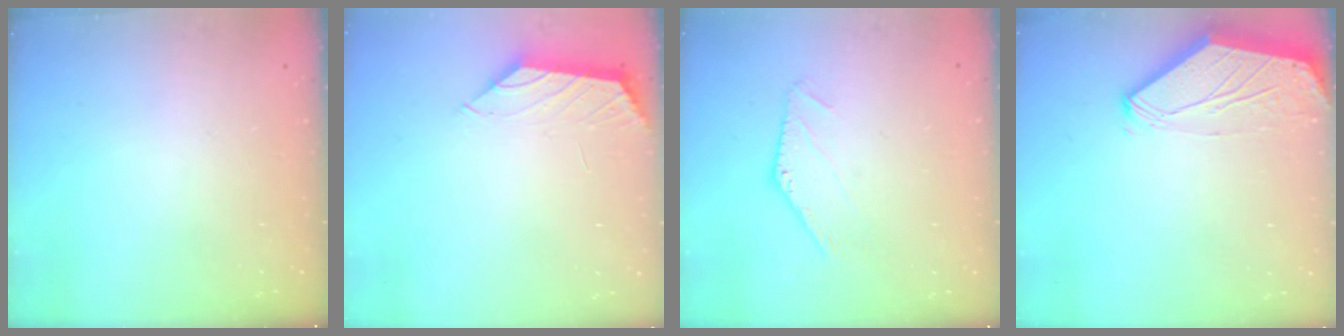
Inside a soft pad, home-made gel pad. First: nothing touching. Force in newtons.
{"total": 1.1, "press": 1.0, "slide": 0.4}
{"total": 0.0}
{"total": 0.0}